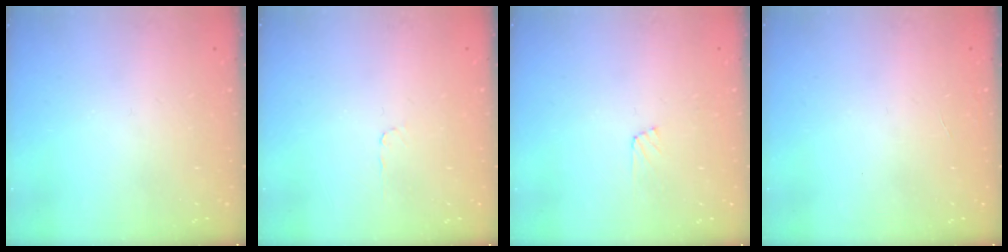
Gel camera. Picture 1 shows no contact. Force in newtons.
{"total": 2.8, "press": 2.8, "slide": 0.4}
{"total": 7.1, "press": 7.0, "slide": 0.5}
{"total": 0.0}